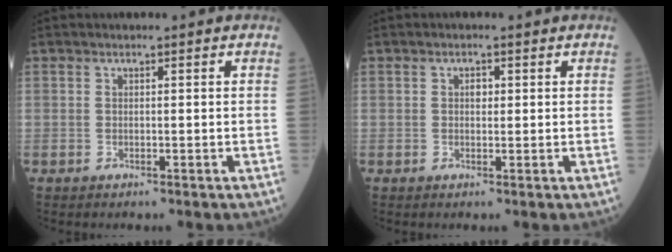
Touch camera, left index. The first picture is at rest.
{"total": 1.5, "force": [0.5, 1.0, 0.9], "torque": [-0.020, 0.007, 0.011]}